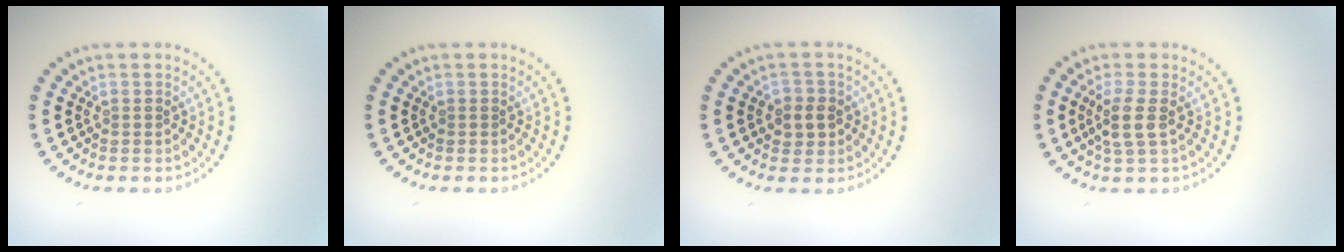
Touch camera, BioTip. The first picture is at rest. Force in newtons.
{"total": 0.0}
{"total": 2.1, "press": 2.0, "slide": 0.5}
{"total": 2.4, "press": 2.0, "slide": 1.4}